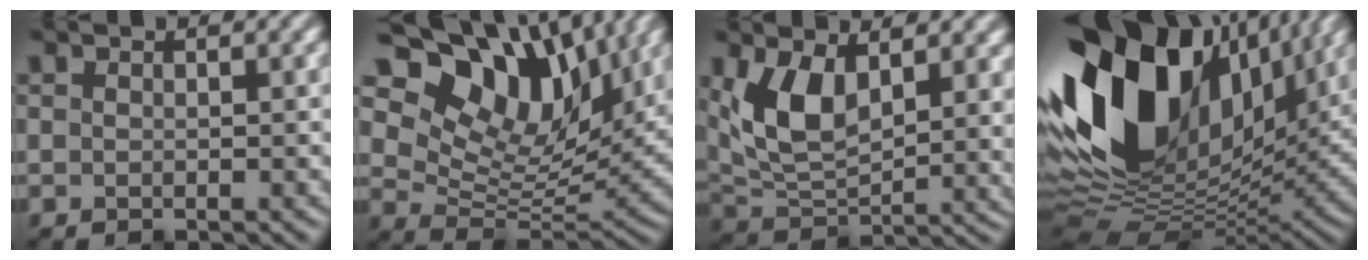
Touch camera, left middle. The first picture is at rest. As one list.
[{"total": 13.6, "force": [7.4, 7.9, 8.2], "torque": [-0.153, 0.024, 0.127]}, {"total": 8.9, "force": [3.0, 4.6, 6.9], "torque": [-0.142, -0.005, 0.055]}, {"total": 17.1, "force": [4.9, 10.3, 12.8], "torque": [-0.255, 0.028, 0.075]}]